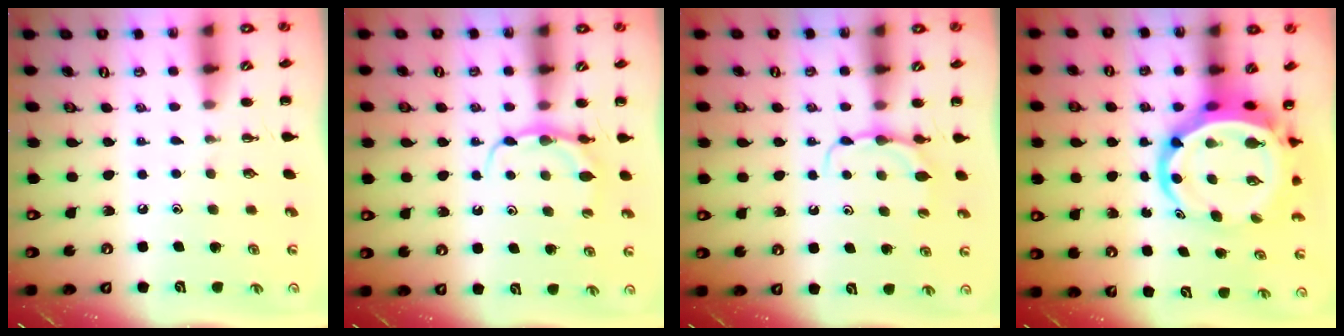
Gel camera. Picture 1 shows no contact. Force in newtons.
{"total": 5.9, "press": 5.9, "slide": 0.3}
{"total": 5.2, "press": 5.1, "slide": 1.1}
{"total": 10.5, "press": 10.1, "slide": 2.9}